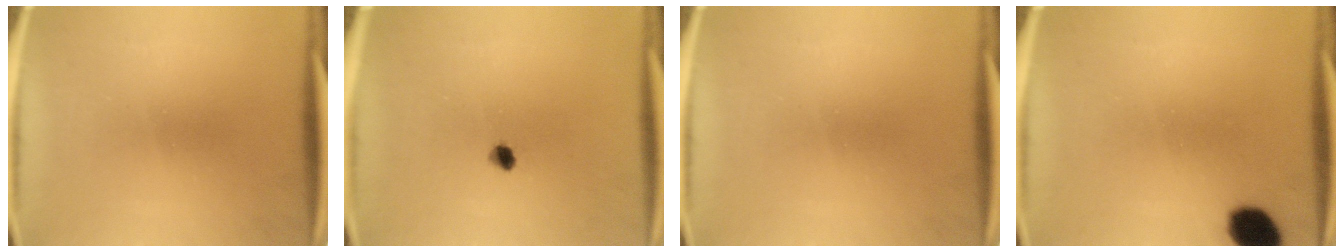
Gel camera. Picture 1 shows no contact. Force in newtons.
{"total": 1.9}
{"total": 0.0}
{"total": 7.6}